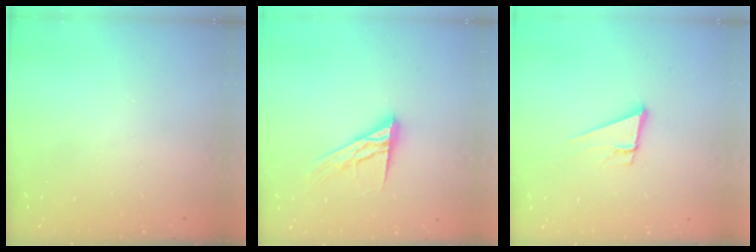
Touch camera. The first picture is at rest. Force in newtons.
{"total": 13.1, "press": 13.1, "slide": 1.0}
{"total": 9.0, "press": 8.3, "slide": 3.3}